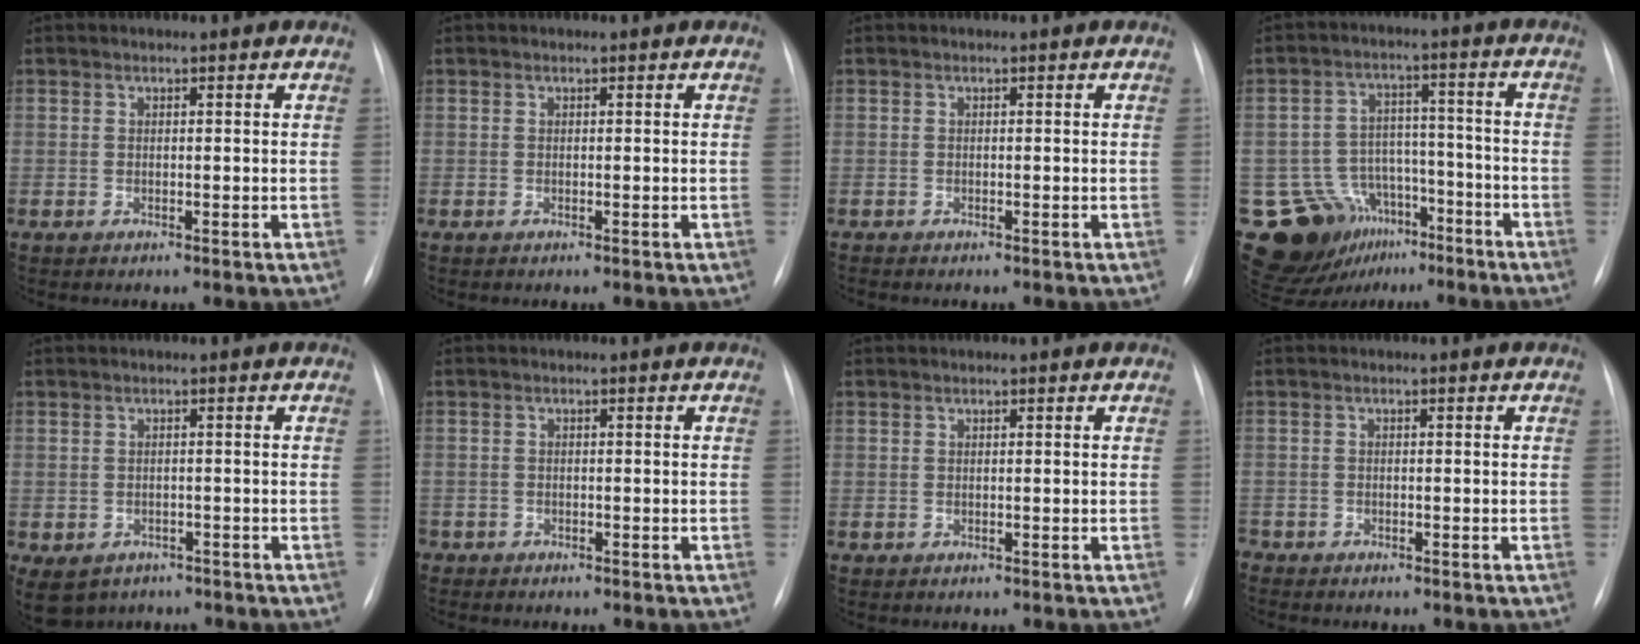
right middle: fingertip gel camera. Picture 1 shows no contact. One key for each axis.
{"total": 0.0}
{"total": 0.0}
{"total": 14.3, "fx": -8.5, "fy": 10.3, "fz": 5.2, "tx": -0.089, "ty": 0.049, "tz": -0.124}
{"total": 8.2, "fx": -5.1, "fy": 6.0, "fz": 2.4, "tx": -0.065, "ty": -0.003, "tz": -0.062}
{"total": 2.2, "fx": -1.8, "fy": 1.1, "fz": 0.3, "tx": -0.009, "ty": 0.001, "tz": -0.027}
{"total": 0.0}
{"total": 2.5, "fx": -2.3, "fy": 1.0, "fz": 0.4, "tx": -0.008, "ty": -0.001, "tz": -0.035}